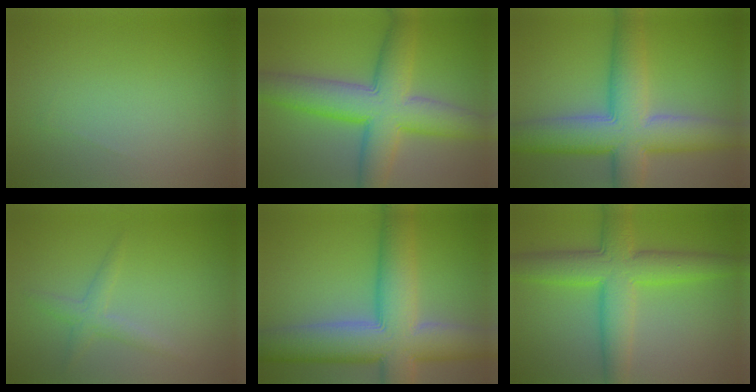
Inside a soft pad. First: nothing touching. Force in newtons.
{"total": 9.8, "press": 9.8, "slide": 0.3}
{"total": 10.4, "press": 10.4, "slide": 0.6}
{"total": 1.8, "press": 1.8, "slide": 0.1}
{"total": 12.4, "press": 12.3, "slide": 0.7}
{"total": 7.6, "press": 7.6, "slide": 0.1}